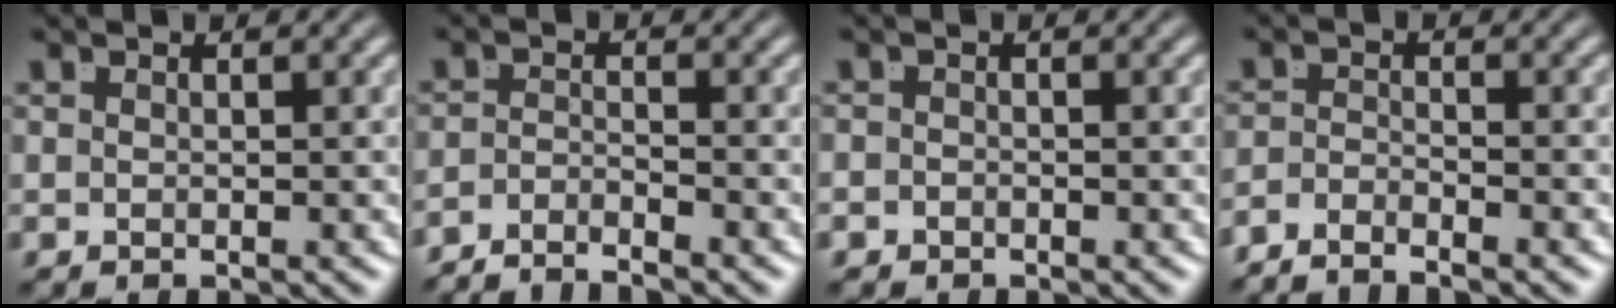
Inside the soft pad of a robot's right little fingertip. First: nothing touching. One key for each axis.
{"total": 3.3, "fx": -3.2, "fy": 0.1, "fz": 0.5, "tx": -0.004, "ty": -0.012, "tz": -0.054}
{"total": 1.2, "fx": -1.1, "fy": 0.5, "fz": -0.2, "tx": -0.002, "ty": -0.015, "tz": -0.013}
{"total": 2.9, "fx": -2.8, "fy": 0.2, "fz": 0.7, "tx": -0.011, "ty": -0.011, "tz": -0.047}